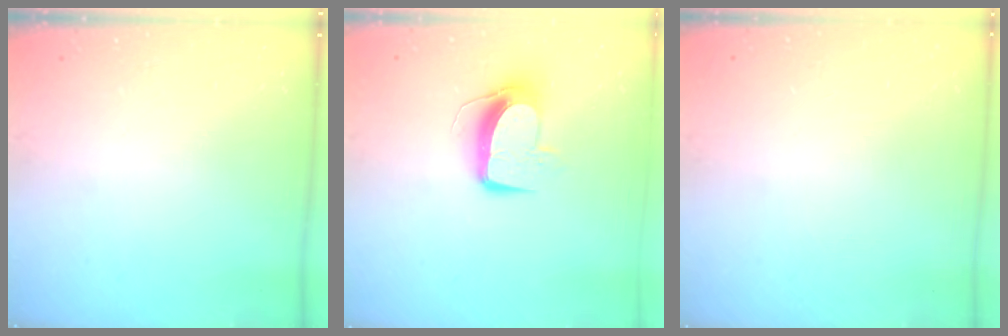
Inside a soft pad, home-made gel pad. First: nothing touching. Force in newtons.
{"total": 9.8, "press": 9.7, "slide": 0.7}
{"total": 0.0}